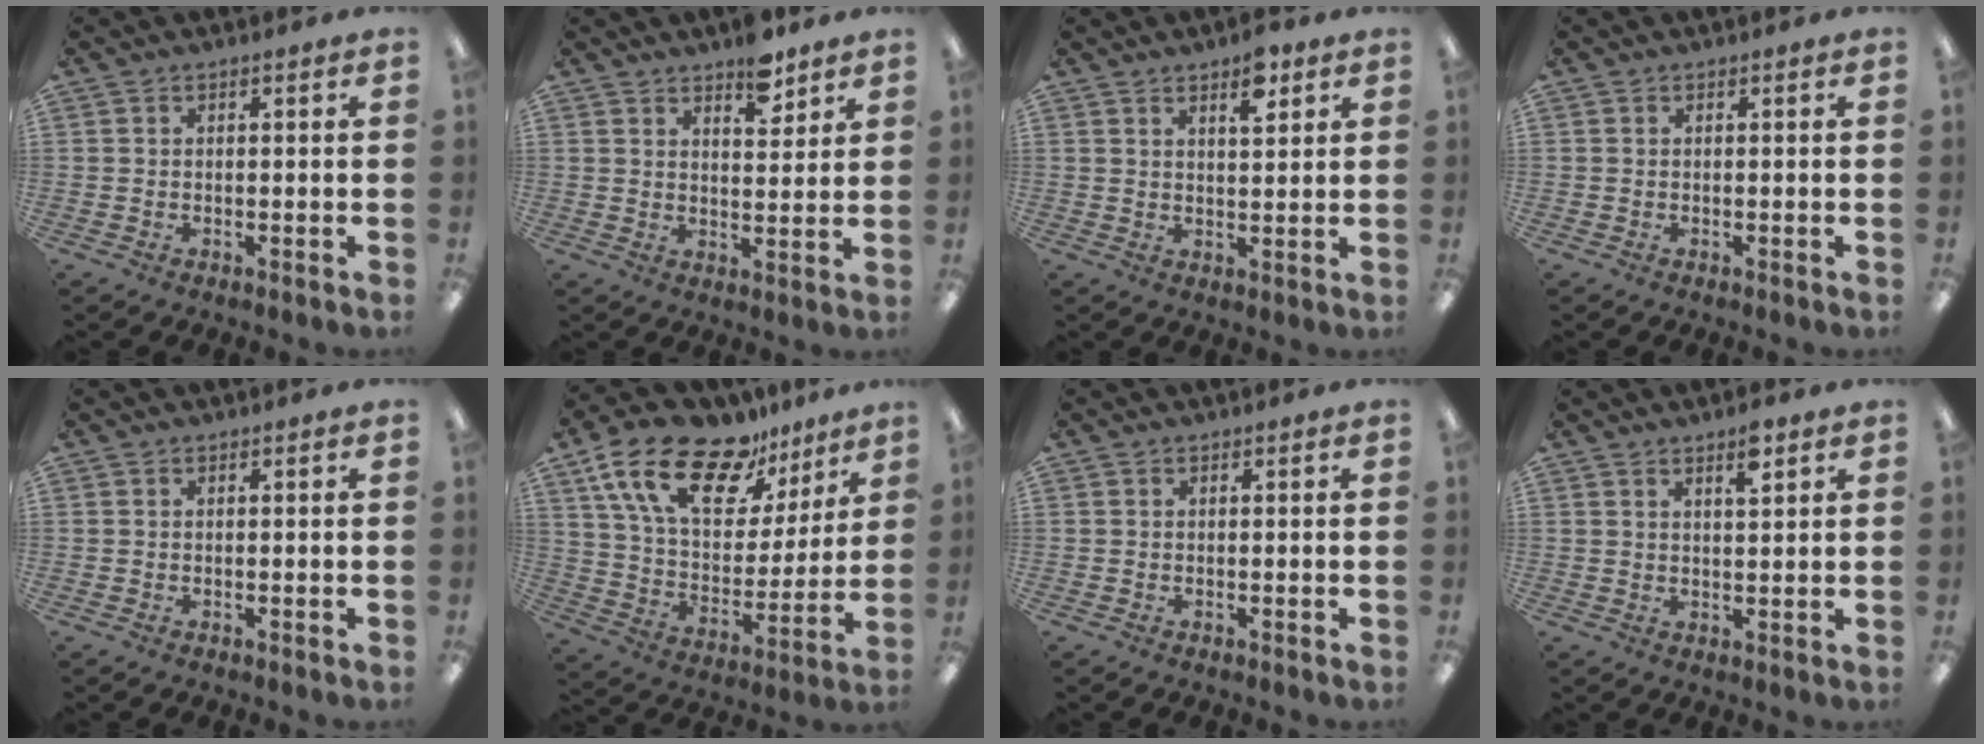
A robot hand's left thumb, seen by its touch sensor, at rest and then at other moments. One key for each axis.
{"total": 7.3, "fx": 5.6, "fy": 3.1, "fz": 3.7, "tx": -0.036, "ty": -0.034, "tz": 0.094}
{"total": 5.7, "fx": 3.8, "fy": 2.1, "fz": 3.7, "tx": -0.041, "ty": -0.018, "tz": 0.059}
{"total": 0.0}
{"total": 0.0}
{"total": 20.9, "fx": 13.9, "fy": 10.1, "fz": 12.0, "tx": -0.222, "ty": -0.074, "tz": 0.249}
{"total": 0.0}
{"total": 4.3, "fx": 3.0, "fy": 1.1, "fz": 2.9, "tx": -0.042, "ty": -0.009, "tz": 0.046}